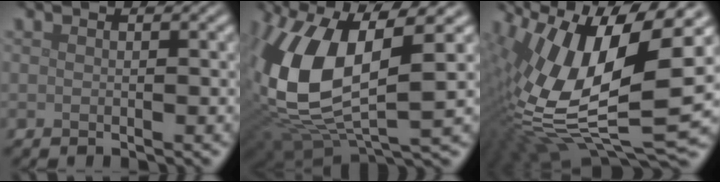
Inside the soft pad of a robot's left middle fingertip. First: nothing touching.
{"total": 11.9, "force": [1.9, 5.7, 10.3], "torque": [-0.221, -0.008, 0.041]}
{"total": 16.9, "force": [2.5, 7.1, 15.2], "torque": [-0.317, -0.009, 0.051]}